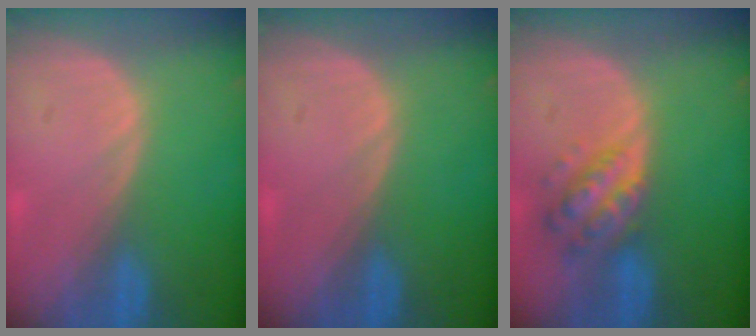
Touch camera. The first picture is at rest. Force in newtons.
{"total": 0.0}
{"total": 6.3, "press": 5.7, "slide": 2.7}